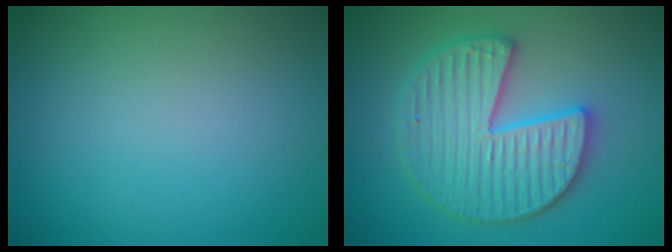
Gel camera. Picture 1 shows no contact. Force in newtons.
{"total": 6.0, "press": 5.9, "slide": 0.9}